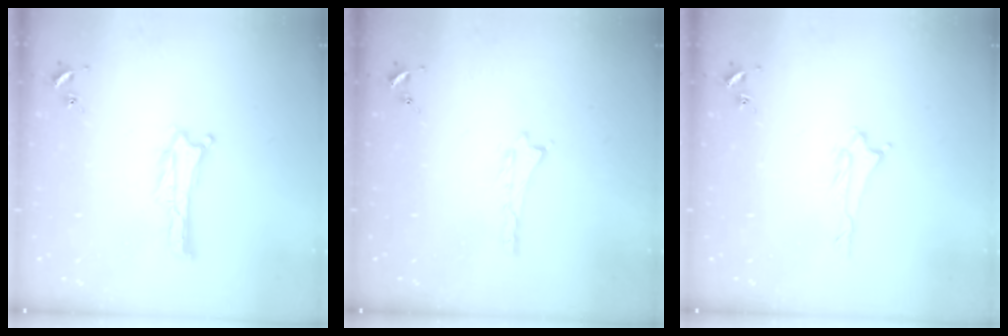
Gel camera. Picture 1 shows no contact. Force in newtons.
{"total": 0.0}
{"total": 1.6, "press": 1.6, "slide": 0.1}